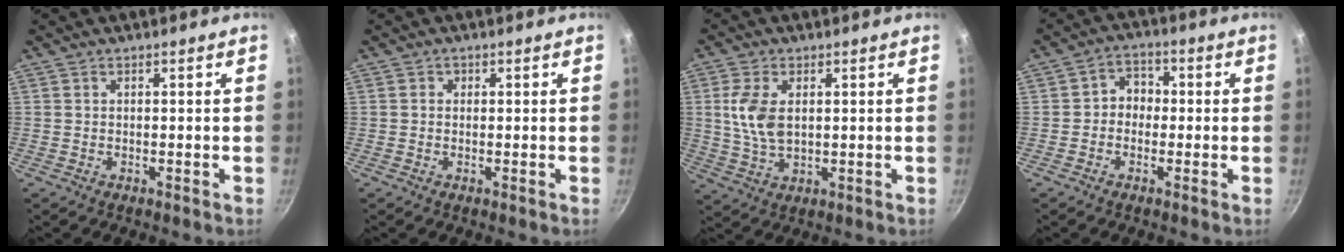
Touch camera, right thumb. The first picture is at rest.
{"total": 0.8, "force": [0.1, 0.8, 0.1], "torque": [0.003, 0.003, -0.001]}
{"total": 8.0, "force": [1.5, 4.7, 6.4], "torque": [-0.127, -0.007, 0.031]}
{"total": 4.8, "force": [-0.4, 4.1, 2.5], "torque": [-0.007, 0.017, -0.019]}